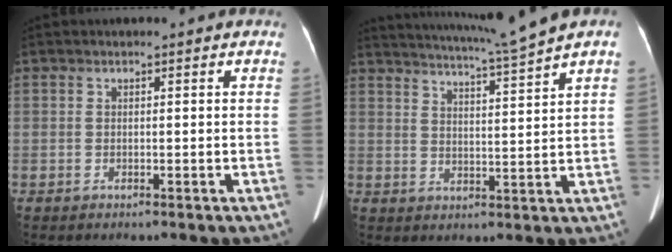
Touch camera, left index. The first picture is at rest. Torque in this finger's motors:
{"motor_torque": [-0.04, -0.73, 0.02, 0.06]}